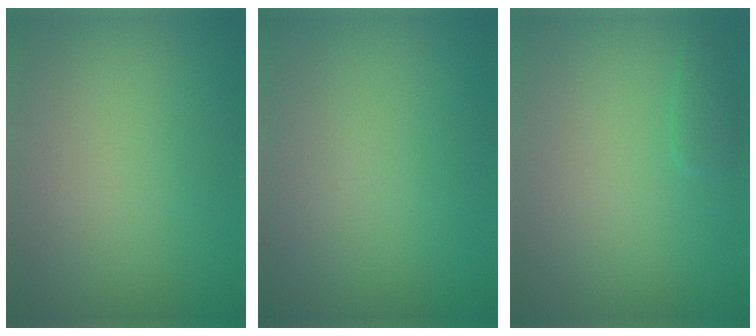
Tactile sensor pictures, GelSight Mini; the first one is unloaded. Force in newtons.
{"total": 0.0}
{"total": 0.9, "press": 0.9, "slide": 0.1}